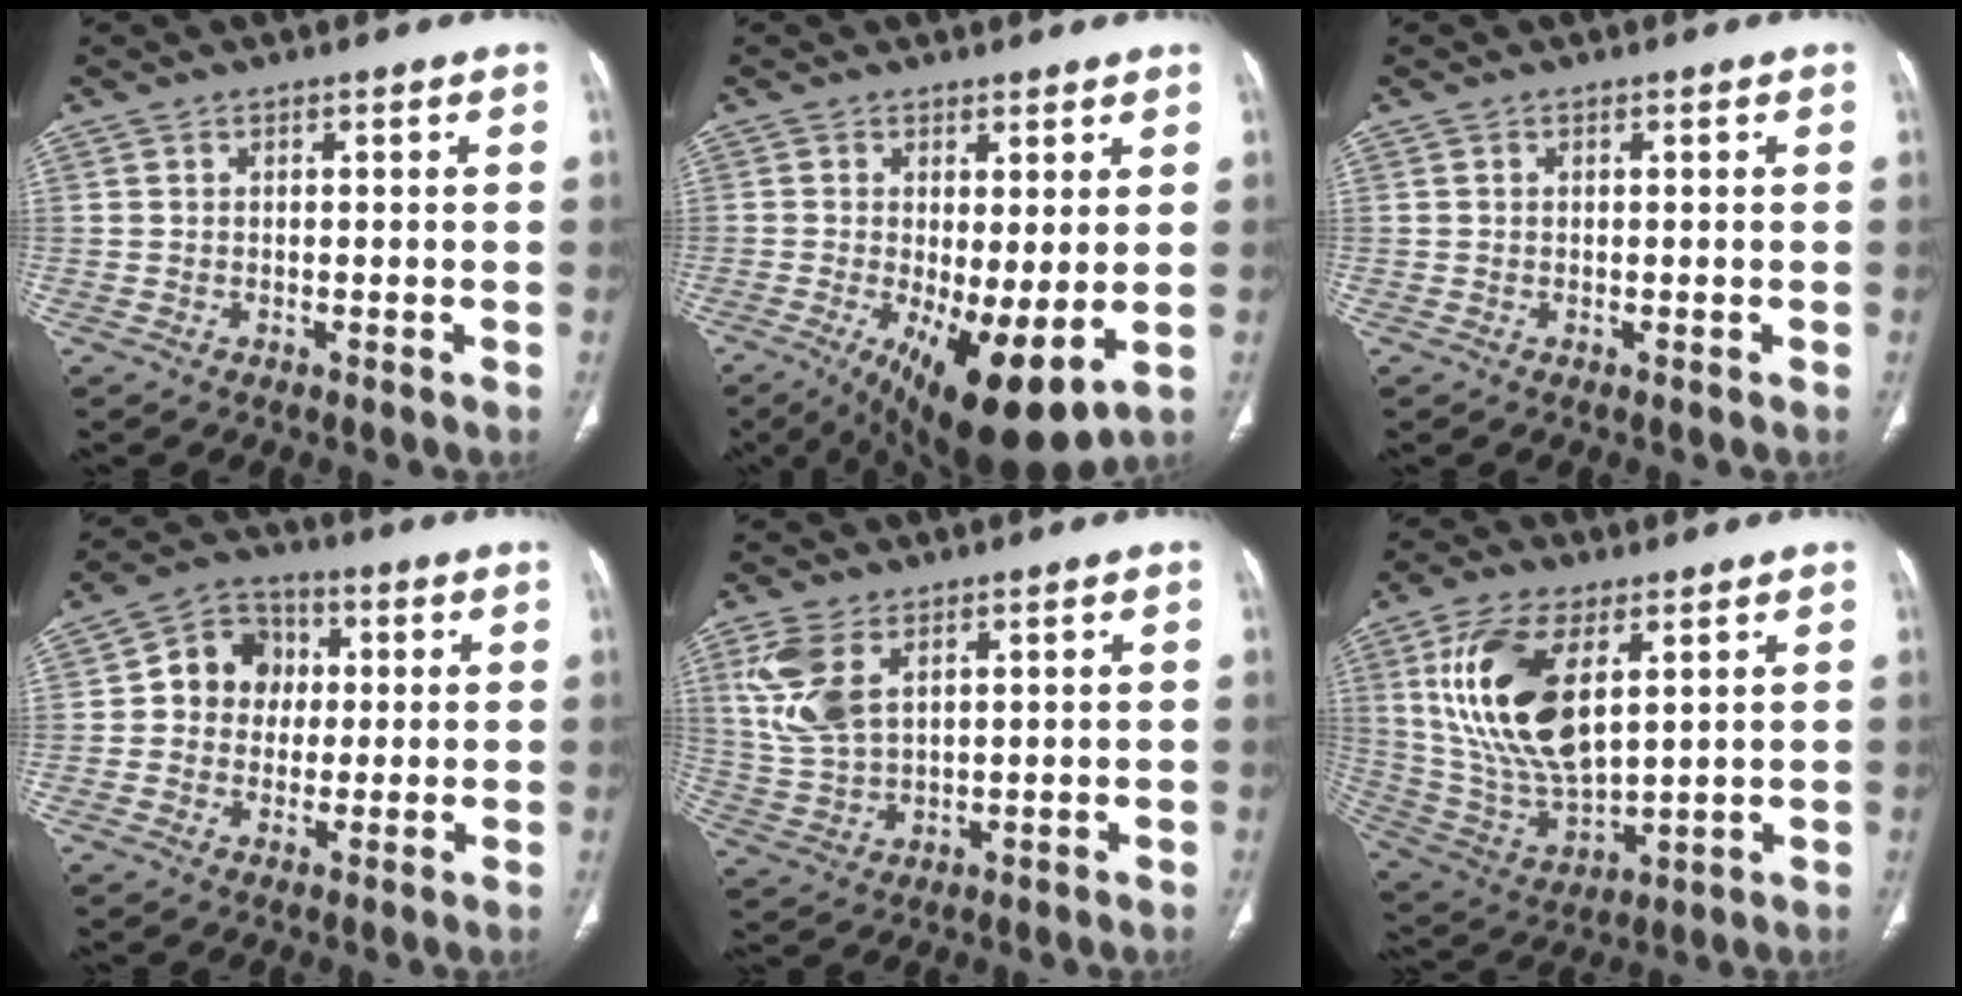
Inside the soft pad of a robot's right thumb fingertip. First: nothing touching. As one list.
[{"total": 12.8, "force": [-2.5, 4.2, 11.8], "torque": [-0.192, -0.025, -0.022]}, {"total": 0.0}, {"total": 9.2, "force": [0.9, 8.2, 4.2], "torque": [-0.030, 0.015, 0.002]}, {"total": 9.3, "force": [3.9, 5.1, 6.8], "torque": [-0.152, -0.006, 0.087]}, {"total": 19.1, "force": [6.1, 9.3, 15.5], "torque": [-0.299, -0.024, 0.126]}]